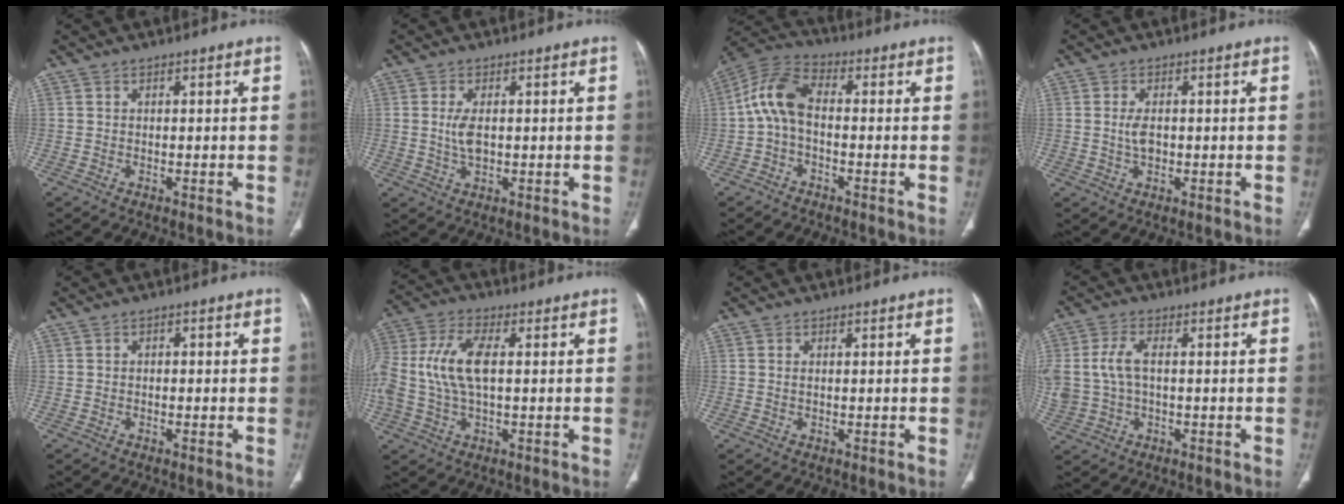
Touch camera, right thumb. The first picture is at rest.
{"total": 3.8, "force": [0.2, 1.9, 3.3], "torque": [-0.069, -0.004, 0.006]}
{"total": 8.8, "force": [-0.6, 5.0, 7.2], "torque": [-0.145, 0.030, -0.024]}
{"total": 3.0, "force": [-0.1, 1.8, 2.4], "torque": [-0.047, 0.002, -0.001]}
{"total": 0.9, "force": [-0.2, 0.6, 0.6], "torque": [-0.002, 0.003, -0.008]}
{"total": 13.0, "force": [0.9, 6.4, 11.3], "torque": [-0.263, 0.021, 0.017]}
{"total": 0.6, "force": [0.1, 0.3, 0.5], "torque": [-0.013, 0.001, 0.002]}
{"total": 7.9, "force": [0.4, 4.8, 6.3], "torque": [-0.154, 0.015, 0.013]}